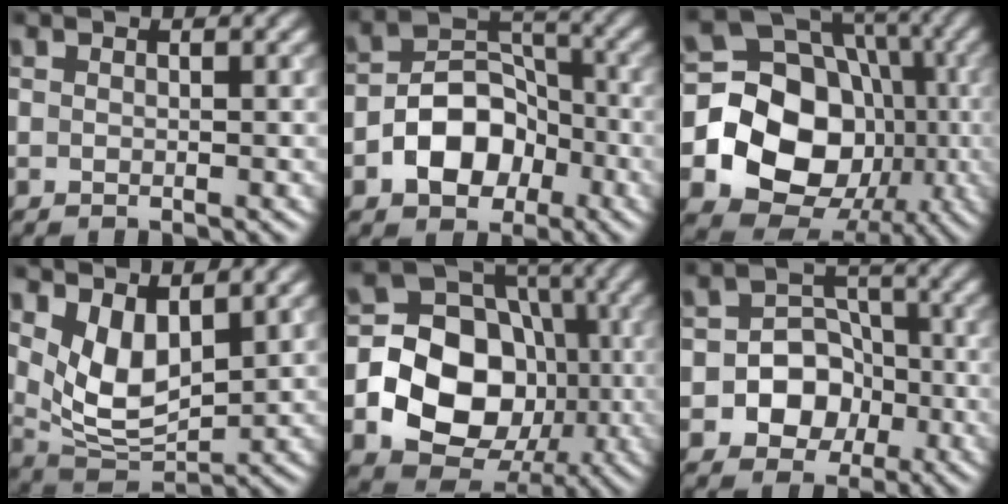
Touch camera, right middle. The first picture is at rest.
{"total": 6.4, "force": [-2.6, 4.5, 3.7], "torque": [-0.055, 0.003, -0.050]}
{"total": 16.6, "force": [-3.1, 14.1, 8.1], "torque": [-0.129, -0.021, -0.072]}
{"total": 5.5, "force": [2.2, 2.9, 4.1], "torque": [-0.087, -0.017, 0.048]}
{"total": 14.2, "force": [-2.8, 11.6, 7.7], "torque": [-0.116, -0.016, -0.081]}
{"total": 6.4, "force": [-2.0, 5.6, 2.4], "torque": [-0.014, 0.016, -0.060]}